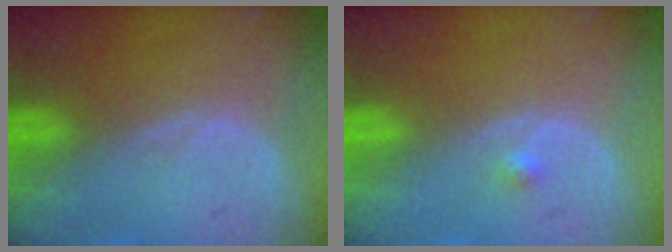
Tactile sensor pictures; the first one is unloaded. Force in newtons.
{"total": 0.9, "press": 0.7, "slide": 0.6}